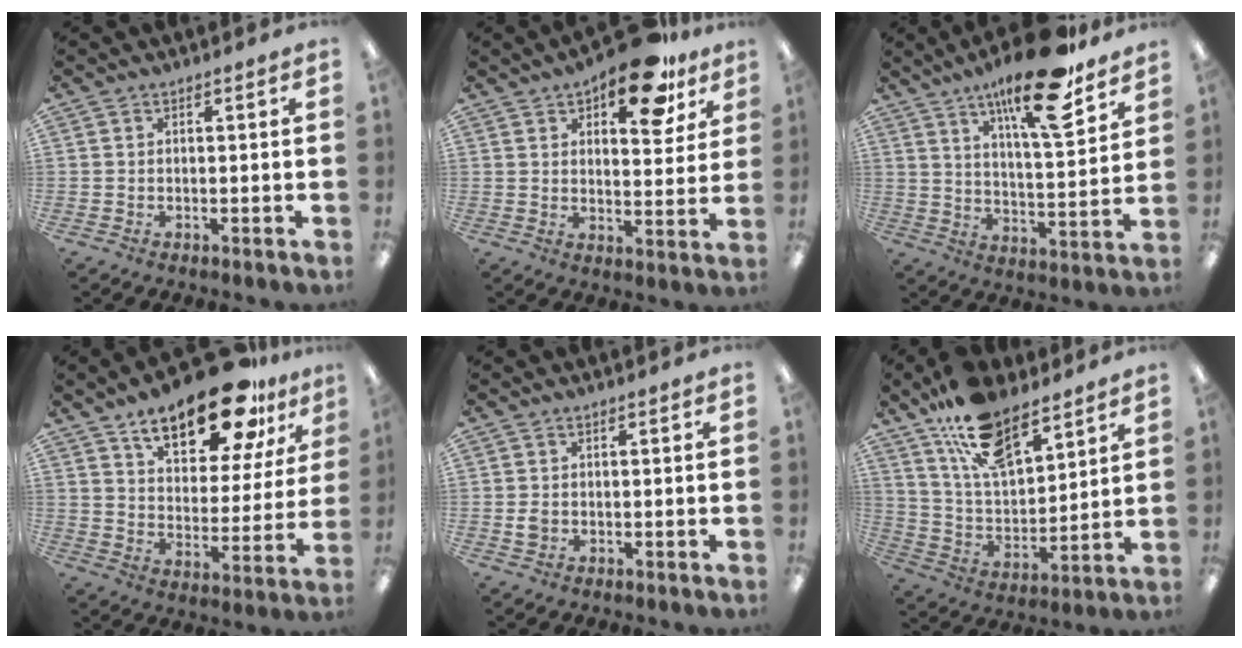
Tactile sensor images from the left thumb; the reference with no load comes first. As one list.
[{"total": 15.2, "force": [9.9, 6.4, 9.6], "torque": [-0.128, -0.045, 0.161]}, {"total": 18.5, "force": [12.6, 4.9, 12.6], "torque": [-0.199, -0.067, 0.199]}, {"total": 19.3, "force": [13.1, 8.3, 11.6], "torque": [-0.170, -0.068, 0.217]}, {"total": 1.8, "force": [0.1, 1.5, 1.1], "torque": [-0.013, 0.001, -0.001]}, {"total": 17.4, "force": [12.4, 7.8, 9.4], "torque": [-0.175, -0.060, 0.224]}]